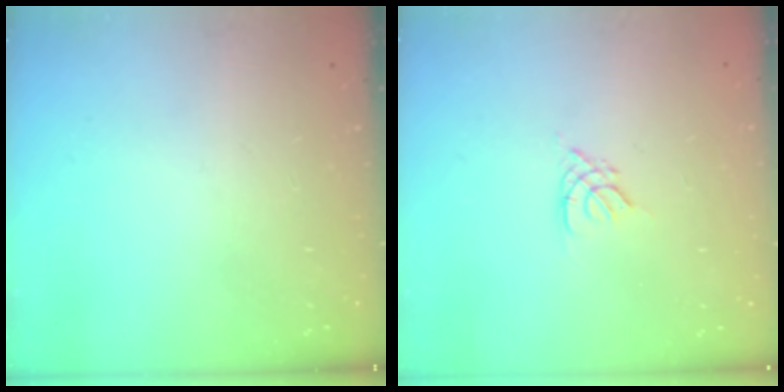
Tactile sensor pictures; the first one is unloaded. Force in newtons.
{"total": 2.8, "press": 2.7, "slide": 0.5}